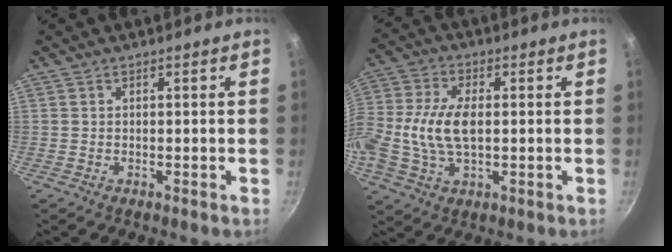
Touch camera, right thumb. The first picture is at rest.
{"total": 11.9, "force": [-0.3, 6.7, 9.8], "torque": [-0.205, 0.017, -0.016]}